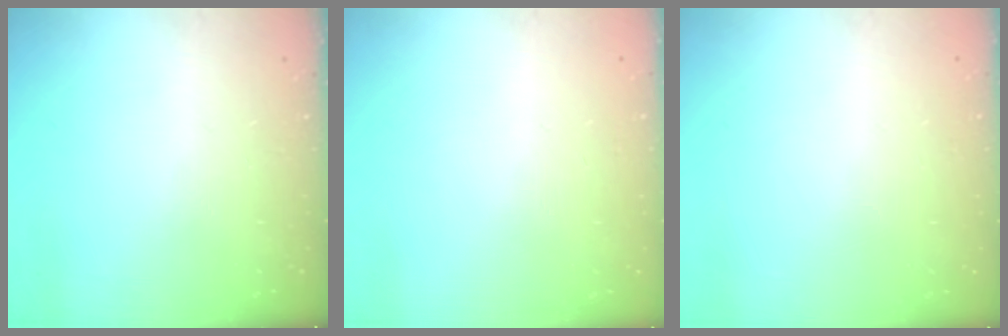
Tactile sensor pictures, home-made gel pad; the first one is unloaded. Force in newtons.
{"total": 0.0}
{"total": 0.0}